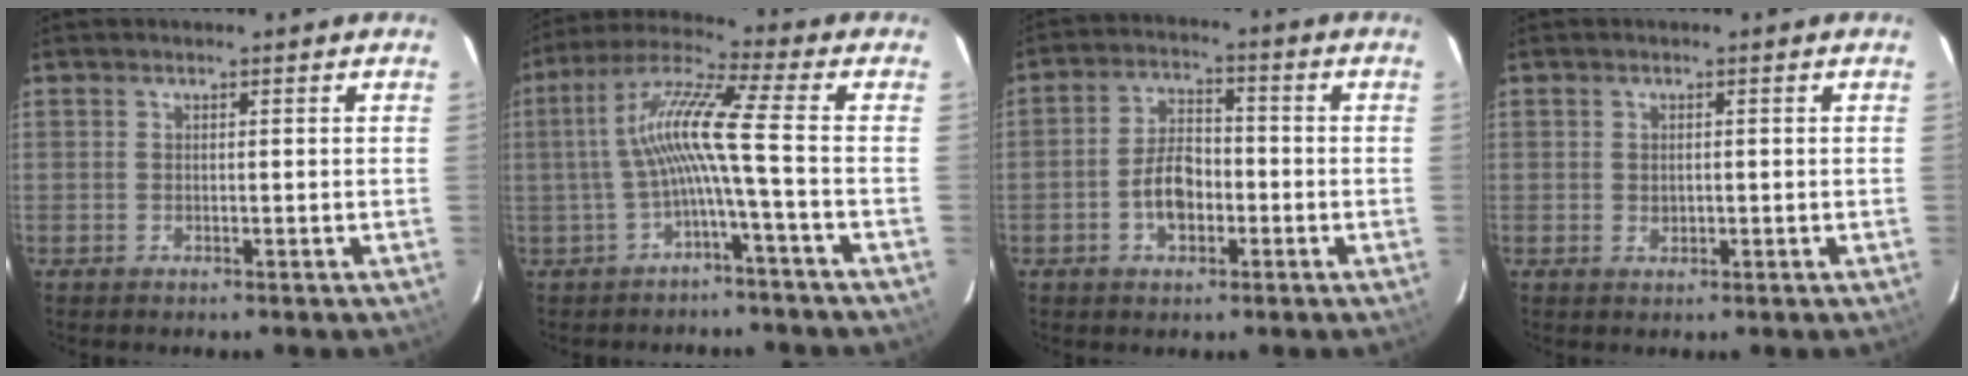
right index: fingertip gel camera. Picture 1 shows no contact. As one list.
[{"total": 9.6, "force": [-2.1, -1.2, 9.3], "torque": [-0.191, 0.013, -0.036]}, {"total": 7.2, "force": [-2.4, 4.2, 5.3], "torque": [-0.104, 0.016, -0.036]}, {"total": 1.2, "force": [0.0, 1.1, 0.6], "torque": [-0.009, 0.000, 0.002]}]